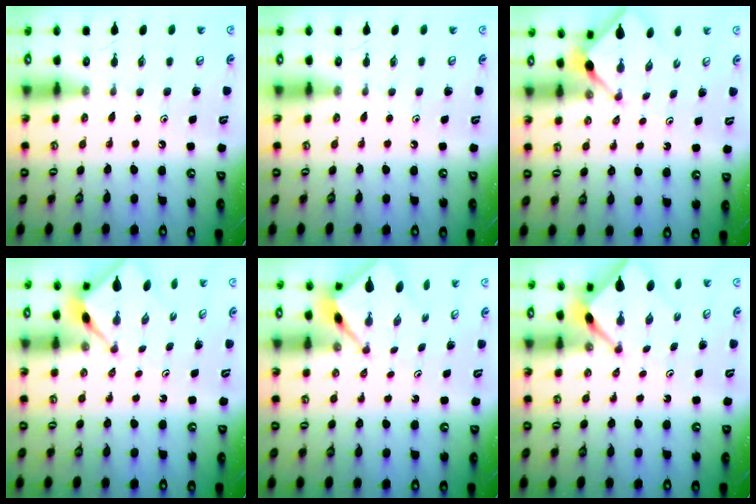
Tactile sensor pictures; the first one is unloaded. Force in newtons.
{"total": 0.0}
{"total": 3.1, "press": 3.1, "slide": 0.4}
{"total": 2.6, "press": 2.5, "slide": 0.2}
{"total": 2.7, "press": 2.7, "slide": 0.2}
{"total": 2.7, "press": 2.7, "slide": 0.3}